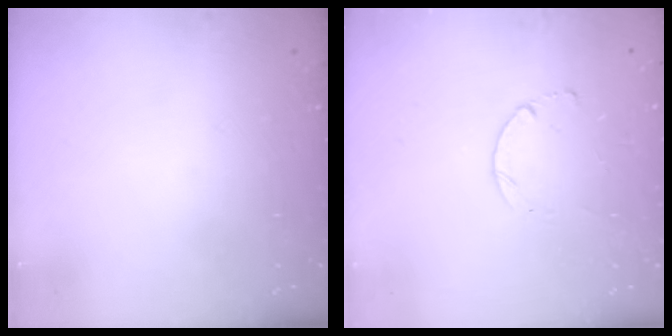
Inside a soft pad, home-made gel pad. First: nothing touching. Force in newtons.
{"total": 0.0}